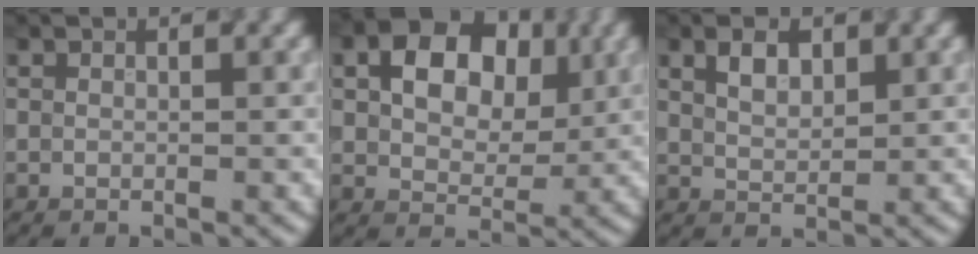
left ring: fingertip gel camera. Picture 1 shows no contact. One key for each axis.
{"total": 7.9, "fx": 2.1, "fy": 5.4, "fz": 5.3, "tx": -0.085, "ty": 0.011, "tz": 0.023}
{"total": 2.4, "fx": 1.2, "fy": 1.3, "fz": 1.5, "tx": -0.031, "ty": 0.003, "tz": 0.025}